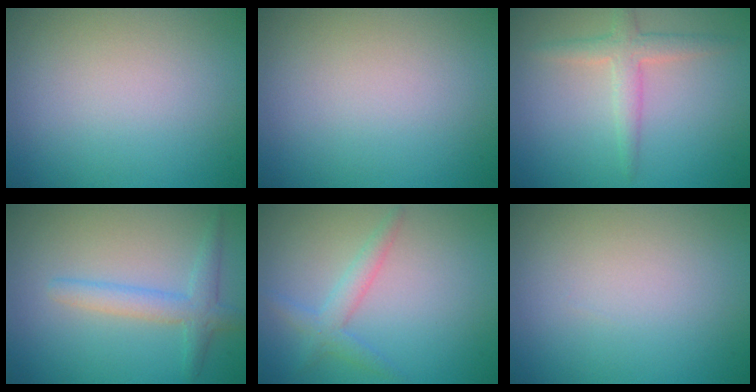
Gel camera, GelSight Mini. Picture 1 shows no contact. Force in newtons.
{"total": 0.0}
{"total": 2.6, "press": 2.6, "slide": 0.0}
{"total": 2.8, "press": 2.7, "slide": 0.2}
{"total": 2.1, "press": 2.1, "slide": 0.0}
{"total": 0.0}